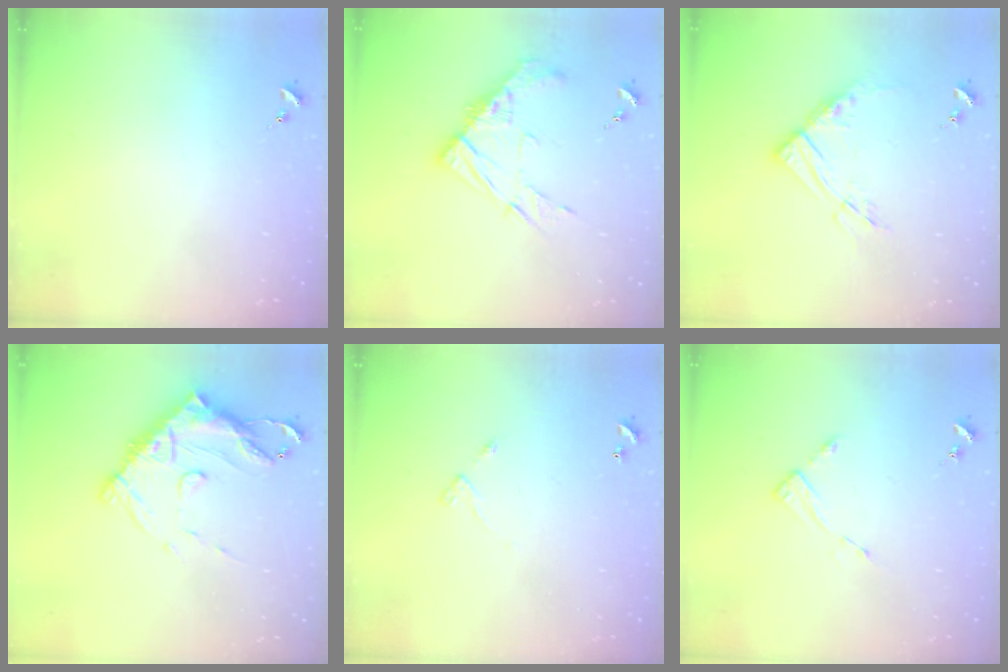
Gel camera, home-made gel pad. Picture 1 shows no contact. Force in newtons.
{"total": 13.1, "press": 13.1, "slide": 1.5}
{"total": 11.2, "press": 11.1, "slide": 1.1}
{"total": 15.0, "press": 14.9, "slide": 1.7}
{"total": 4.2, "press": 4.2, "slide": 0.5}
{"total": 3.7, "press": 3.7, "slide": 0.5}